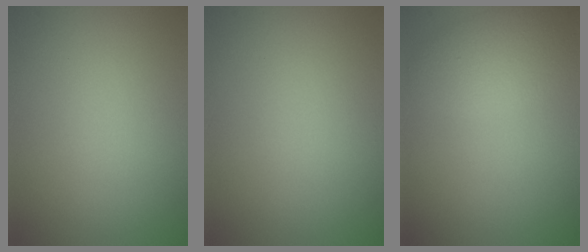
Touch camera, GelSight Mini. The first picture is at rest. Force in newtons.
{"total": 0.0}
{"total": 2.6, "press": 2.6, "slide": 0.2}